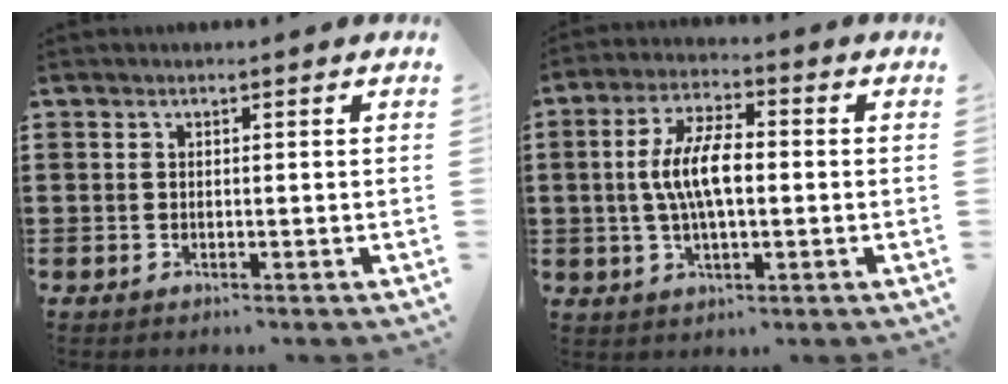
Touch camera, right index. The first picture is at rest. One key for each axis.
{"total": 8.4, "fx": -0.1, "fy": 3.2, "fz": 7.8, "tx": -0.162, "ty": 0.003, "tz": -0.007}